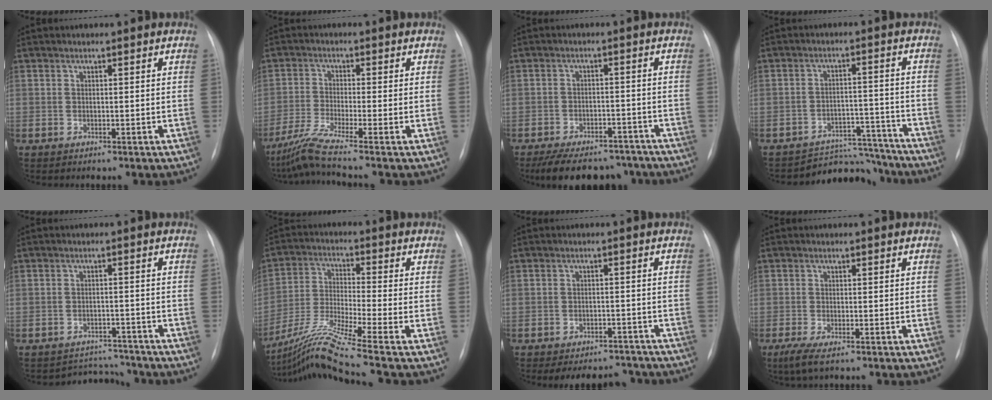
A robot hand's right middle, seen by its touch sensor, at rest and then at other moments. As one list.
[{"total": 5.8, "force": [-4.6, -2.0, 3.0], "torque": [-0.067, -0.028, -0.095]}, {"total": 13.9, "force": [-11.4, 5.9, 5.1], "torque": [-0.090, 0.008, -0.154]}, {"total": 8.5, "force": [-8.1, 2.3, -1.2], "torque": [0.031, 0.038, -0.117]}, {"total": 4.5, "force": [-4.2, 0.9, -1.4], "torque": [0.019, 0.017, -0.056]}, {"total": 12.4, "force": [-9.5, -3.0, 7.4], "torque": [-0.149, -0.026, -0.177]}, {"total": 8.2, "force": [-7.4, 3.1, 1.9], "torque": [-0.014, 0.011, -0.089]}, {"total": 3.0, "force": [-1.7, 0.6, 2.3], "torque": [-0.051, -0.010, -0.032]}]